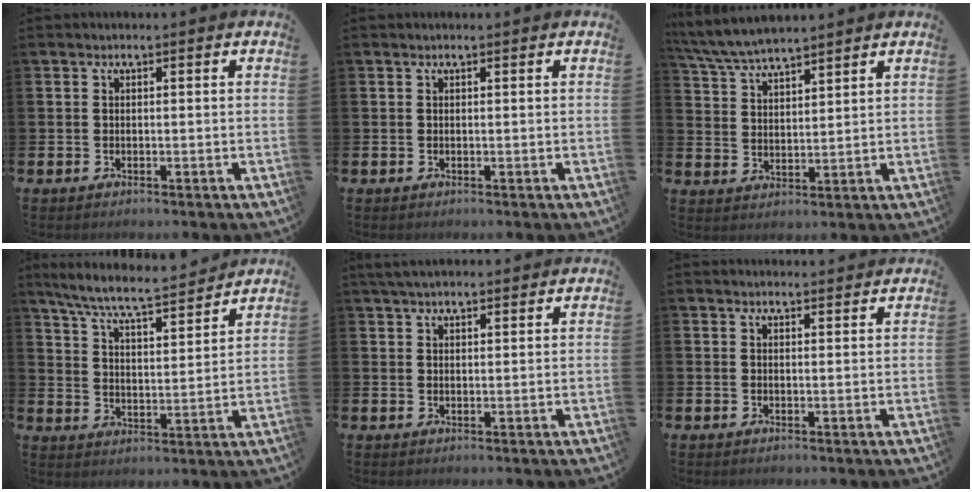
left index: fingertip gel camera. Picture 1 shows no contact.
{"total": 0.0}
{"total": 5.7, "force": [5.5, 0.5, 1.2], "torque": [-0.047, -0.025, 0.101]}
{"total": 7.5, "force": [7.0, 0.4, 2.7], "torque": [-0.080, -0.049, 0.118]}
{"total": 3.2, "force": [2.9, 0.9, 1.1], "torque": [-0.026, -0.005, 0.054]}
{"total": 1.6, "force": [1.6, 0.2, 0.0], "torque": [0.010, -0.009, 0.027]}